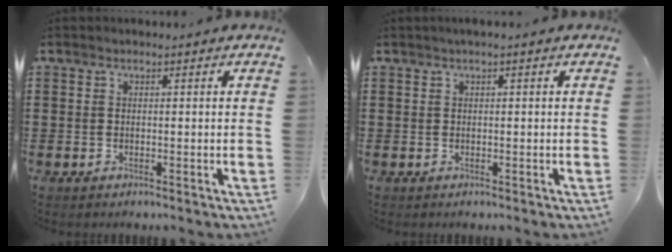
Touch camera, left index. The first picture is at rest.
{"total": 0.6, "force": [0.1, 0.0, 0.6], "torque": [-0.009, -0.003, 0.002]}